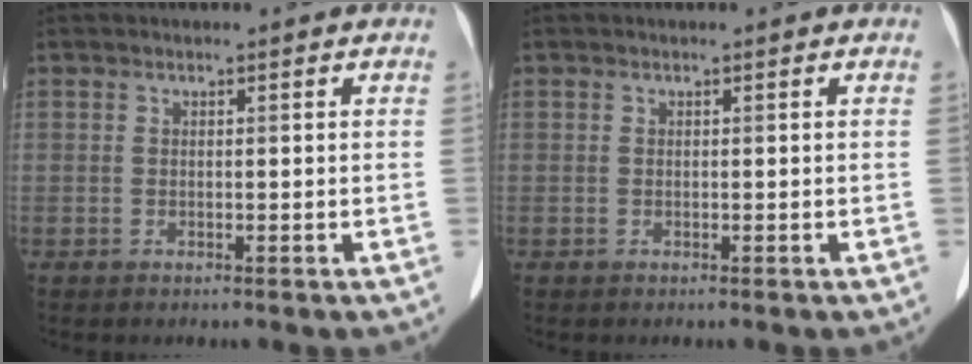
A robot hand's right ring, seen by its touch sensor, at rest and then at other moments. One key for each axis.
{"total": 0.0}